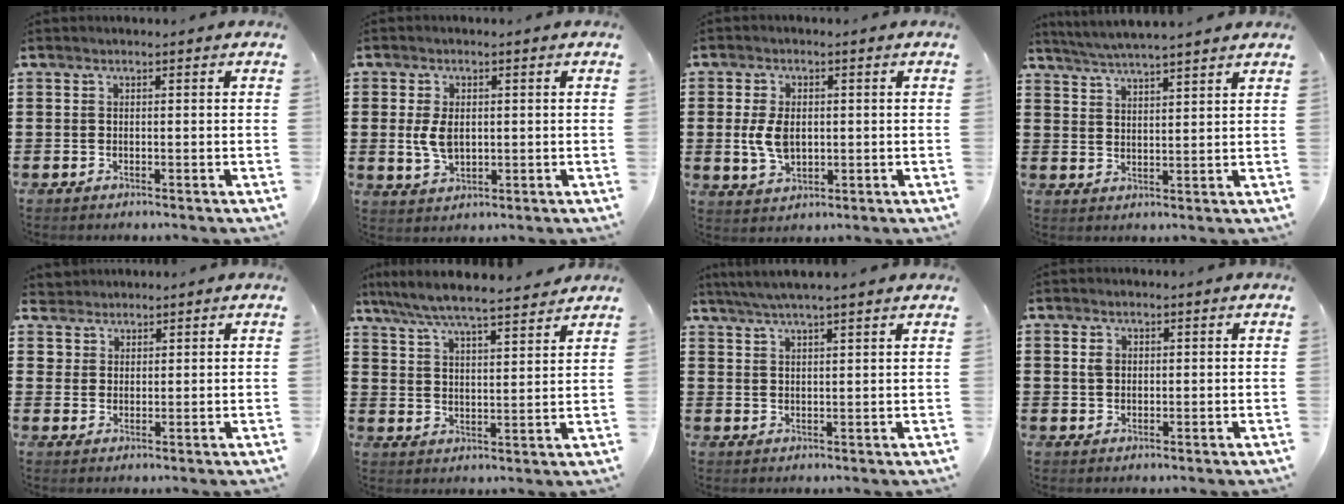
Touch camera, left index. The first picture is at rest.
{"total": 4.8, "force": [0.2, 2.7, 3.9], "torque": [-0.092, 0.002, -0.001]}
{"total": 5.4, "force": [0.1, 3.4, 4.2], "torque": [-0.106, 0.004, -0.004]}
{"total": 3.8, "force": [3.6, -0.6, 0.8], "torque": [-0.028, -0.016, 0.063]}
{"total": 2.9, "force": [2.3, 1.8, -0.4], "torque": [-0.005, 0.006, 0.045]}
{"total": 6.4, "force": [5.9, 0.1, 2.3], "torque": [-0.069, -0.032, 0.103]}
{"total": 3.7, "force": [3.2, -0.4, 1.7], "torque": [-0.041, -0.006, 0.059]}
{"total": 1.9, "force": [0.7, 1.4, 1.2], "torque": [-0.026, 0.006, 0.012]}